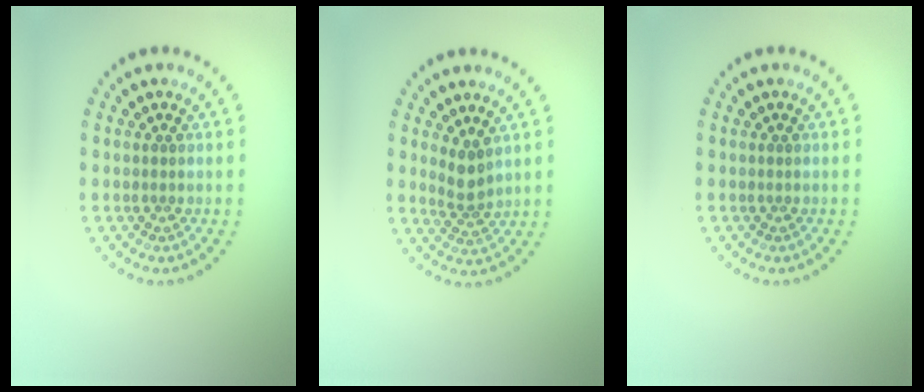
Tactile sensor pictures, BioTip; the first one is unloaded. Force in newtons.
{"total": 2.1, "press": 1.6, "slide": 1.4}
{"total": 0.0}